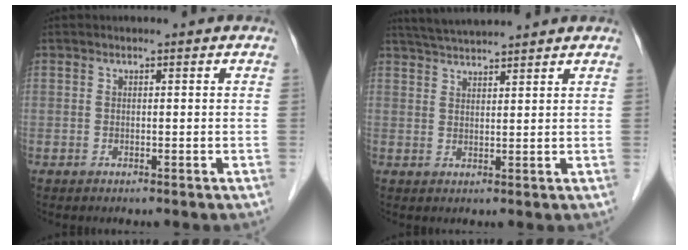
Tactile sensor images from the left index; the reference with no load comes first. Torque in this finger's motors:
{"motor_torque": [0.01, -0.09, 0.09, 0.01]}